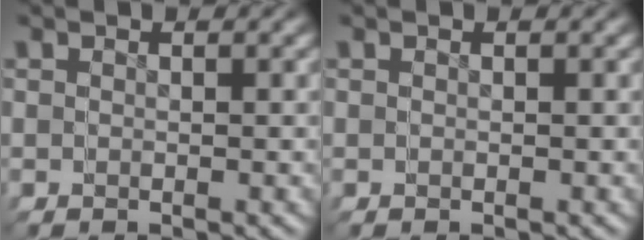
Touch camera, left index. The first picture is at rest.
{"total": 0.0}